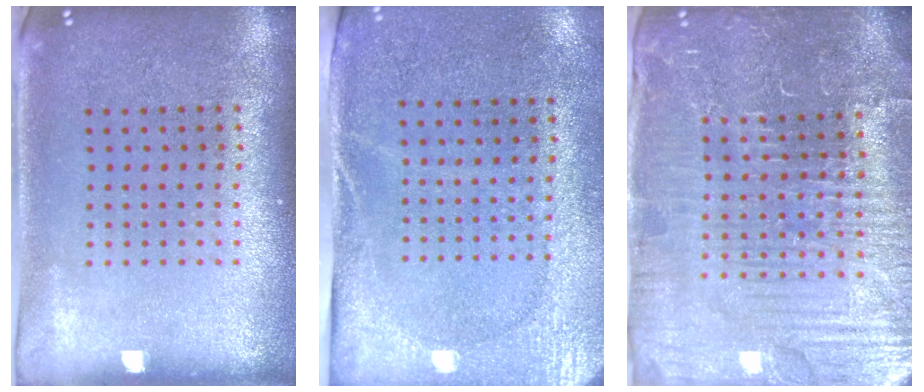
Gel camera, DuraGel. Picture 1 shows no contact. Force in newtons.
{"total": 2.8, "press": 2.3, "slide": 1.6}
{"total": 5.4, "press": 5.1, "slide": 2.0}